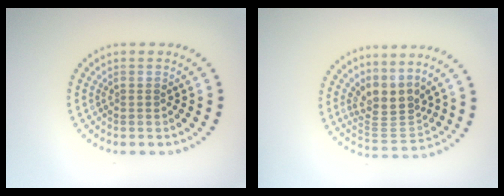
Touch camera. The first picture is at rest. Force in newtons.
{"total": 3.4, "press": 2.6, "slide": 2.2}